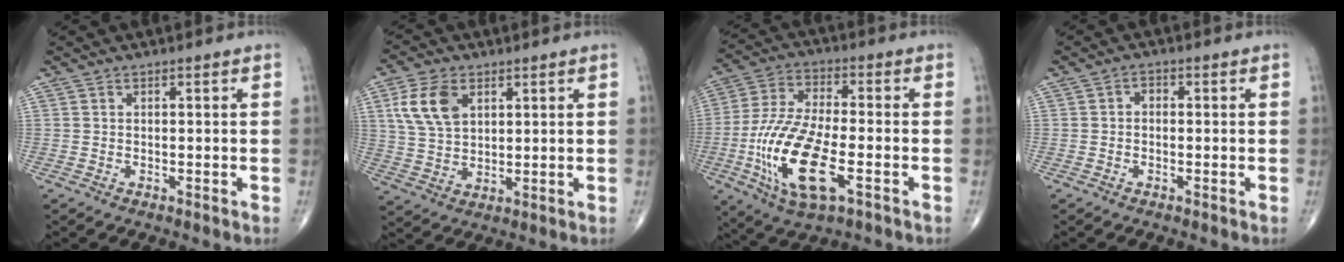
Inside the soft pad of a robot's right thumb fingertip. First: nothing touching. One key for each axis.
{"total": 9.4, "fx": 3.6, "fy": 6.0, "fz": 6.4, "tx": -0.117, "ty": -0.008, "tz": 0.073}
{"total": 17.8, "fx": -5.4, "fy": 6.8, "fz": 15.6, "tx": -0.329, "ty": 0.009, "tz": -0.093}
{"total": 1.7, "fx": -0.1, "fy": 1.2, "fz": 1.1, "tx": -0.008, "ty": 0.008, "tz": -0.009}